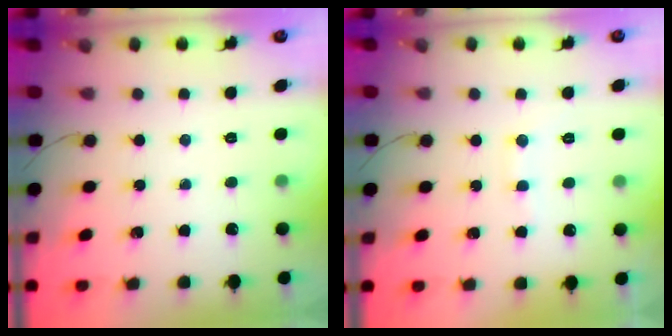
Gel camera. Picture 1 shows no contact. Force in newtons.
{"total": 6.6, "press": 6.5, "slide": 1.2}